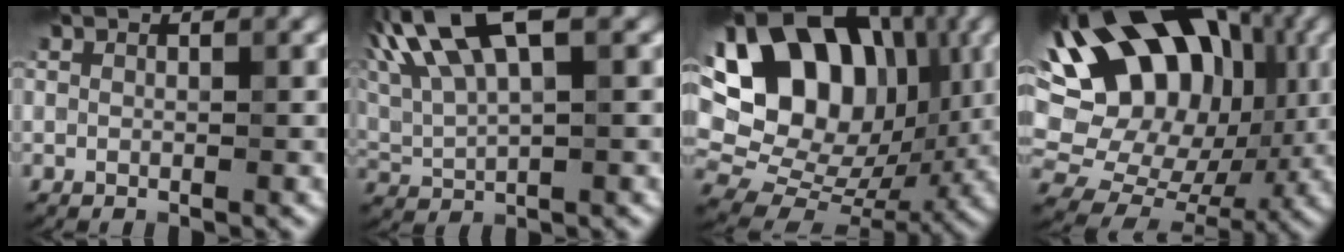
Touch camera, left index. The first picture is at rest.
{"total": 10.1, "force": [4.9, 3.5, 8.1], "torque": [-0.169, 0.023, 0.089]}
{"total": 20.9, "force": [6.9, 15.1, 12.7], "torque": [-0.255, 0.073, 0.129]}
{"total": 18.9, "force": [7.0, 12.2, 12.6], "torque": [-0.206, 0.066, 0.125]}